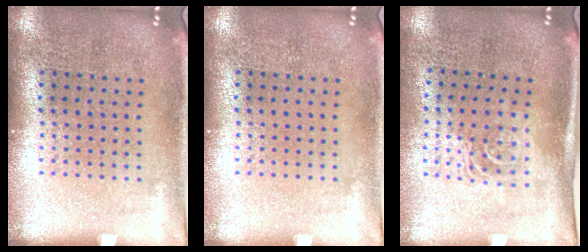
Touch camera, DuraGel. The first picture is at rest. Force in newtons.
{"total": 0.0}
{"total": 1.6, "press": 1.3, "slide": 1.0}